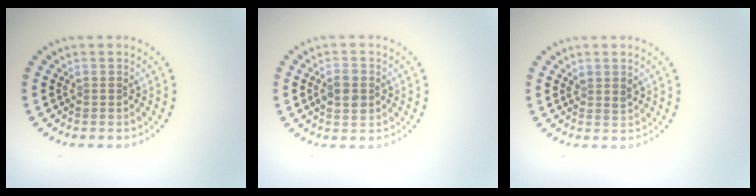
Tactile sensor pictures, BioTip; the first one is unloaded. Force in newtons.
{"total": 2.7, "press": 2.7, "slide": 0.1}
{"total": 1.0, "press": 0.9, "slide": 0.5}